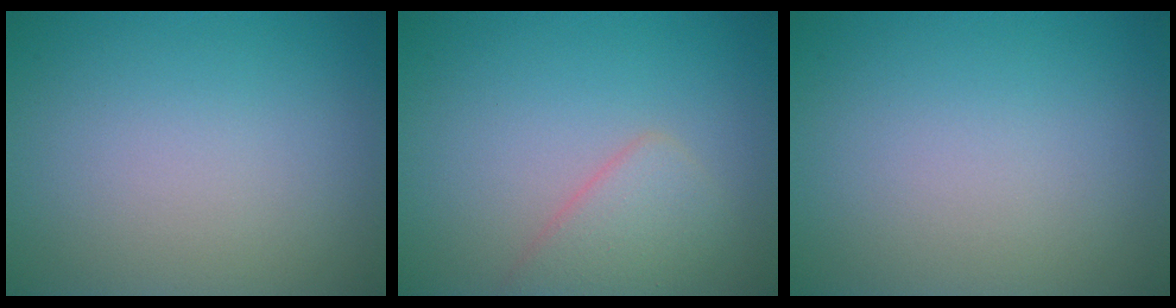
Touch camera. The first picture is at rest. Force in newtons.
{"total": 2.6, "press": 2.6, "slide": 0.1}
{"total": 0.0}